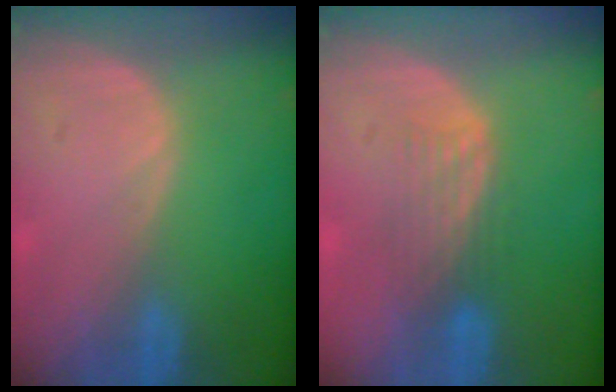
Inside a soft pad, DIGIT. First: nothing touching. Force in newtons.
{"total": 4.4, "press": 3.7, "slide": 2.4}